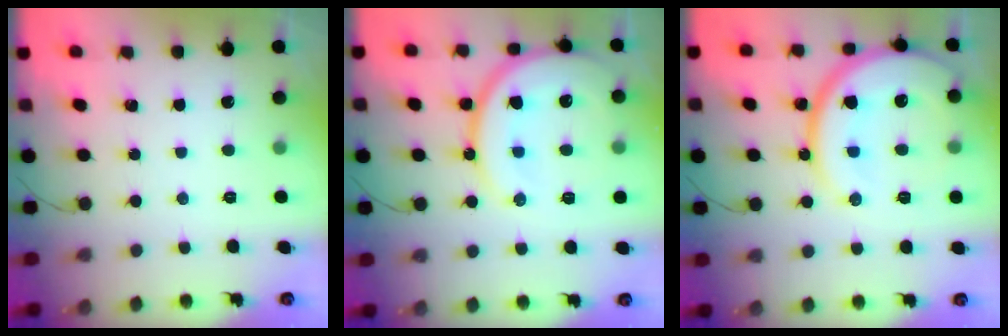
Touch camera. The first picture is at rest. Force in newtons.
{"total": 18.3, "press": 18.3, "slide": 1.5}
{"total": 21.0, "press": 20.9, "slide": 2.2}